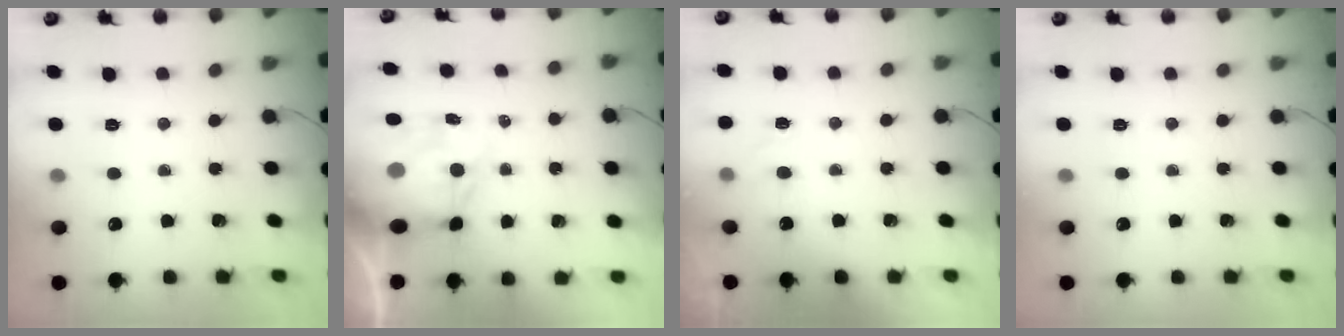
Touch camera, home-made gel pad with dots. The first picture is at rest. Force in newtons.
{"total": 12.4, "press": 12.0, "slide": 3.0}
{"total": 3.8, "press": 3.6, "slide": 1.3}
{"total": 0.0}